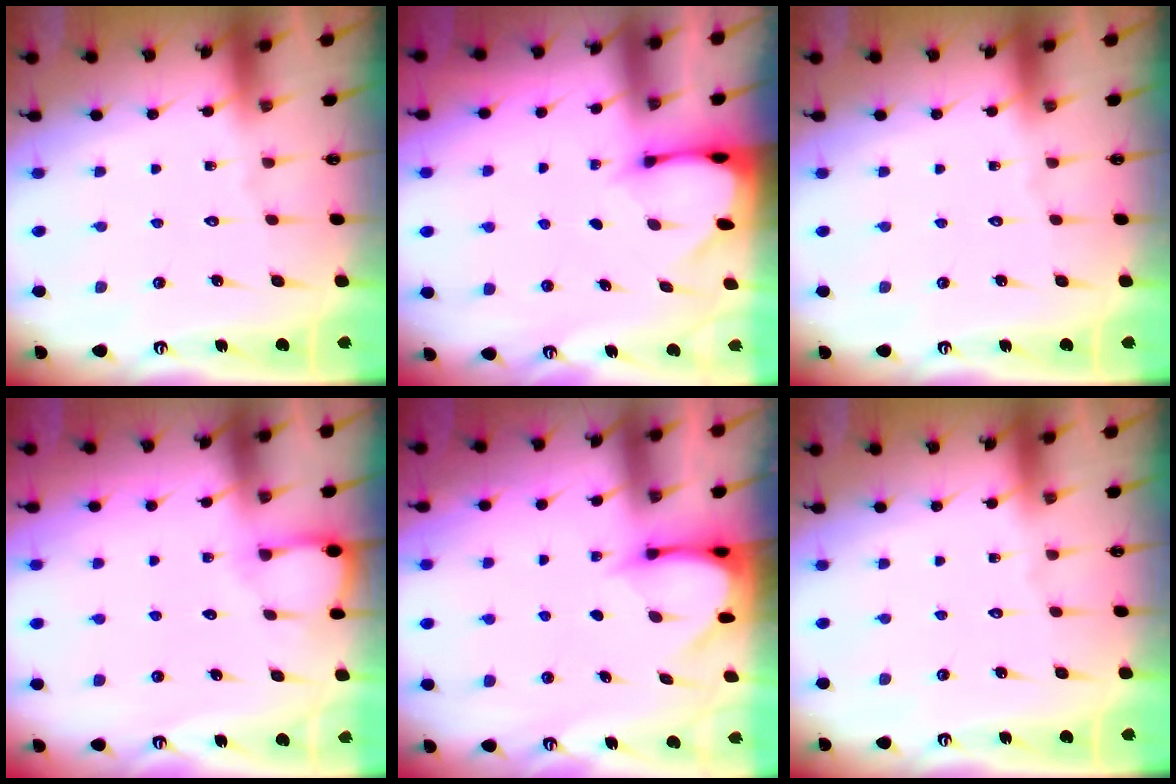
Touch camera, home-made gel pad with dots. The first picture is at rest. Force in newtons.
{"total": 2.0, "press": 2.0, "slide": 0.1}
{"total": 0.0}
{"total": 3.4, "press": 3.4, "slide": 0.3}
{"total": 3.6, "press": 3.6, "slide": 0.3}
{"total": 0.0}